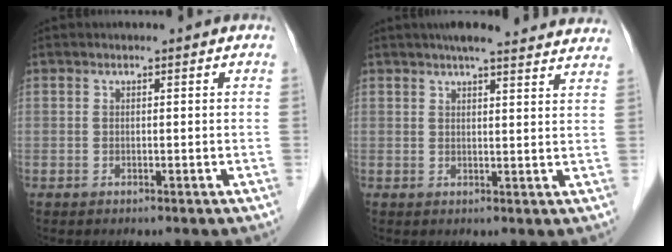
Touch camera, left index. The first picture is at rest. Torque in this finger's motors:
{"motor_torque": [0.80, -0.99, 0.24, 0.02]}